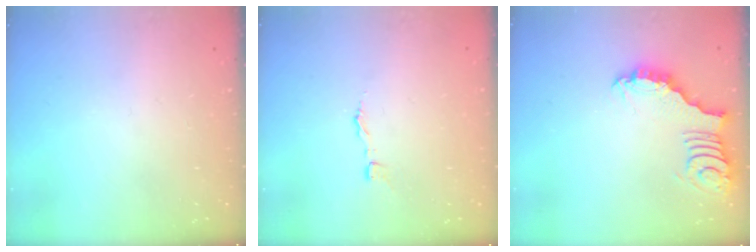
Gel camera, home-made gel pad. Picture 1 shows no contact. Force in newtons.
{"total": 2.9, "press": 2.9, "slide": 0.3}
{"total": 3.0, "press": 3.0, "slide": 0.1}